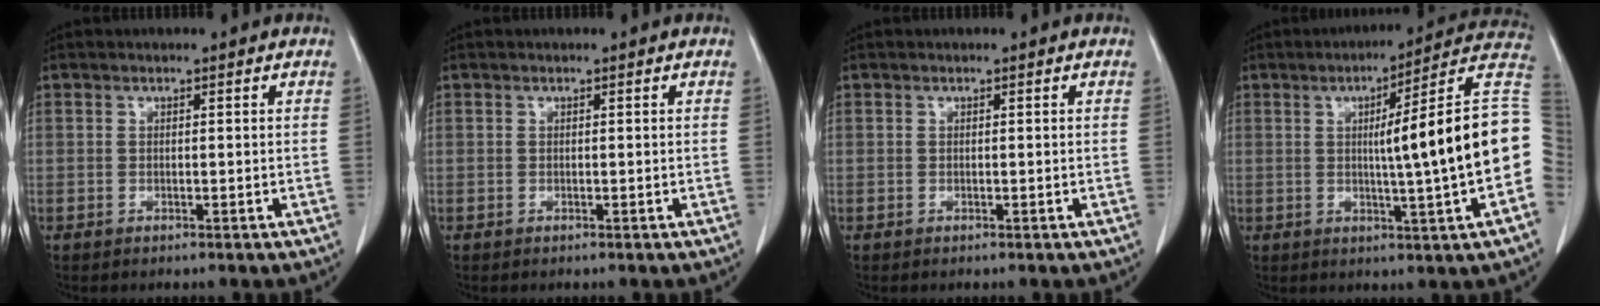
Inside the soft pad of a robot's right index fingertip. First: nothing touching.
{"total": 0.0}
{"total": 0.0}
{"total": 17.8, "force": [-0.4, -0.8, 17.8], "torque": [-0.192, 0.026, -0.013]}